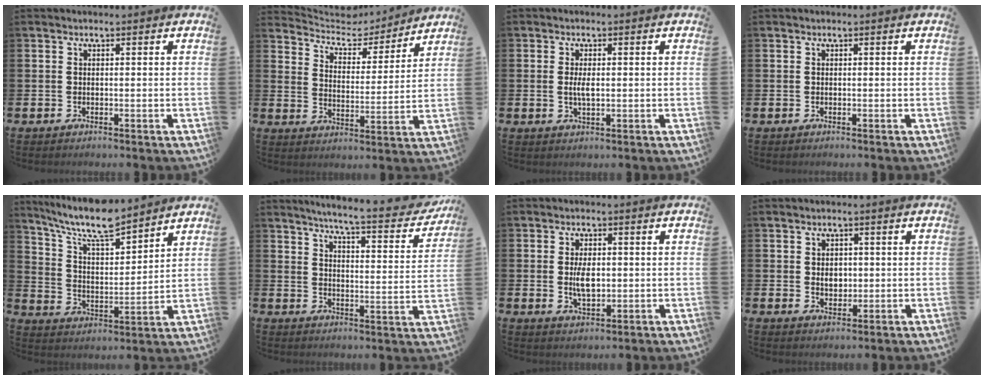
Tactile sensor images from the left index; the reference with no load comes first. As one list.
[{"total": 5.4, "force": [5.0, 2.1, 0.8], "torque": [-0.052, -0.042, 0.081]}, {"total": 2.4, "force": [0.1, 1.0, 2.2], "torque": [-0.042, 0.003, -0.001]}, {"total": 0.0}, {"total": 9.7, "force": [8.6, 1.7, 4.1], "torque": [-0.116, -0.045, 0.154]}, {"total": 5.6, "force": [5.2, 0.0, 2.0], "torque": [-0.050, -0.049, 0.080]}, {"total": 4.4, "force": [0.1, 2.3, 3.7], "torque": [-0.064, 0.002, -0.001]}, {"total": 2.5, "force": [0.3, 1.9, 1.5], "torque": [-0.016, 0.002, 0.000]}]